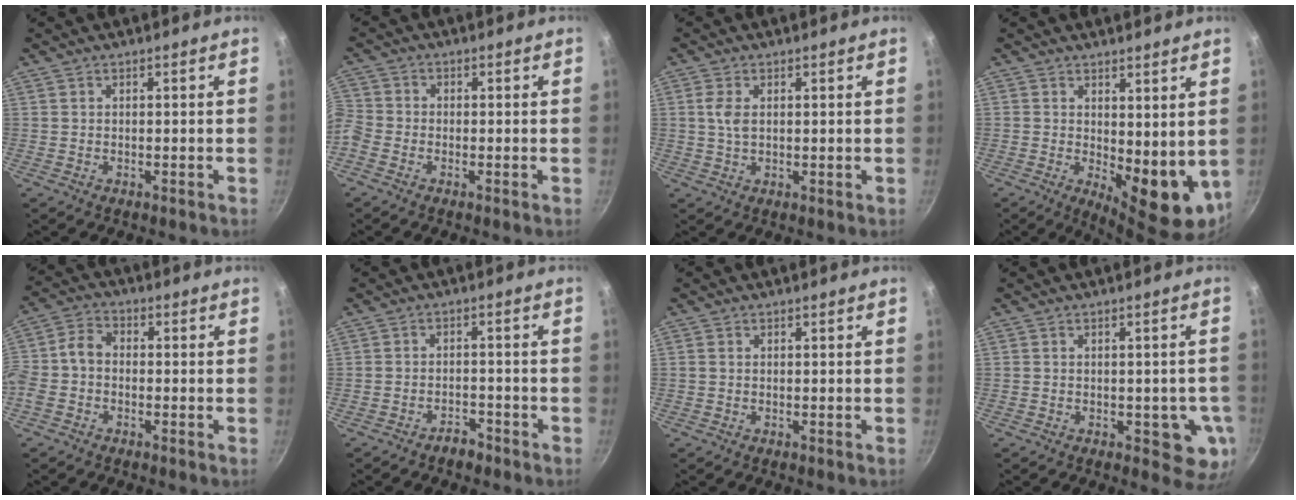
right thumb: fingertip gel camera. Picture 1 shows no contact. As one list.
[{"total": 5.5, "force": [-2.4, 4.1, 2.8], "torque": [-0.076, 0.013, -0.068]}, {"total": 3.5, "force": [0.8, 1.9, 2.8], "torque": [-0.056, 0.004, 0.016]}, {"total": 10.4, "force": [1.1, 5.0, 9.1], "torque": [-0.098, -0.024, 0.028]}, {"total": 6.4, "force": [-1.7, 4.7, 4.0], "torque": [-0.080, 0.033, -0.050]}, {"total": 3.0, "force": [-2.5, 1.4, 1.0], "torque": [-0.009, 0.031, -0.036]}, {"total": 0.6, "force": [-0.1, 0.5, 0.3], "torque": [-0.004, 0.002, -0.002]}, {"total": 7.0, "force": [-1.5, 3.9, 5.6], "torque": [-0.031, -0.005, -0.019]}]